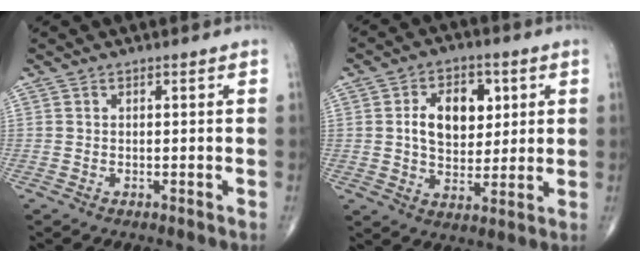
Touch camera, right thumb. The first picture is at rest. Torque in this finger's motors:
{"motor_torque": [0.04, 0.27, 0.72, 0.11, 0.23]}